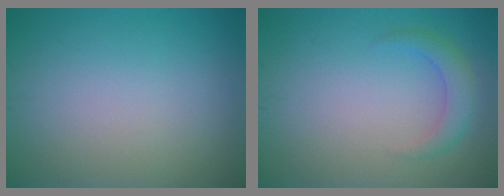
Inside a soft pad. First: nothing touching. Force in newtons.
{"total": 2.2, "press": 2.2, "slide": 0.1}